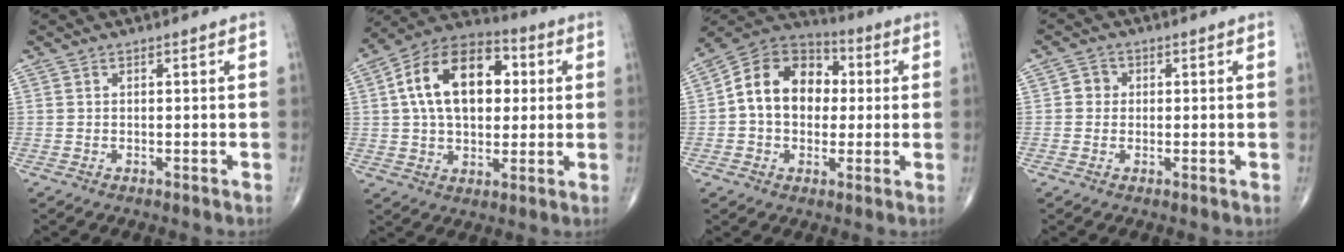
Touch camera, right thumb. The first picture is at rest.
{"total": 18.8, "force": [3.6, 11.8, 14.2], "torque": [-0.206, 0.016, 0.052]}
{"total": 14.9, "force": [1.2, 11.2, 9.8], "torque": [-0.125, 0.031, 0.009]}
{"total": 2.5, "force": [0.1, 2.3, 0.8], "torque": [0.003, 0.006, -0.004]}